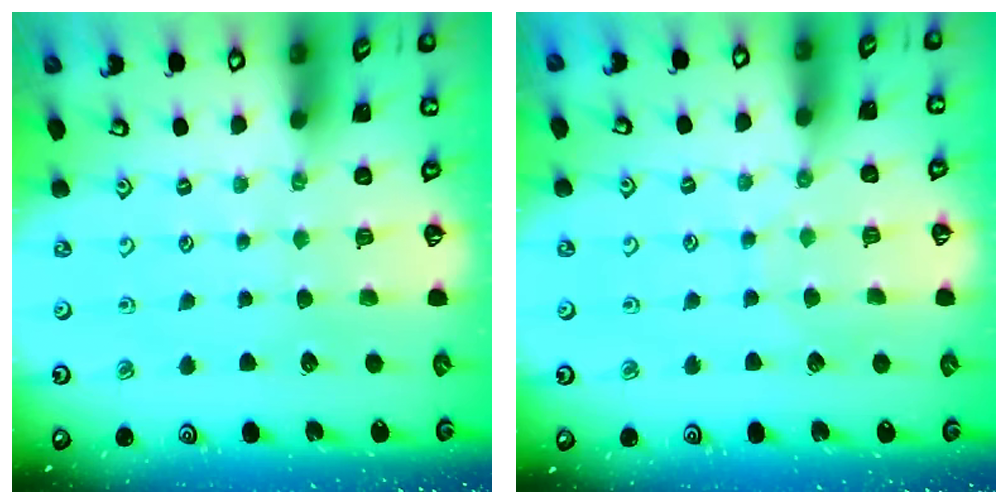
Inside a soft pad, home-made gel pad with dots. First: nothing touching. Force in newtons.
{"total": 6.0, "press": 5.9, "slide": 0.6}